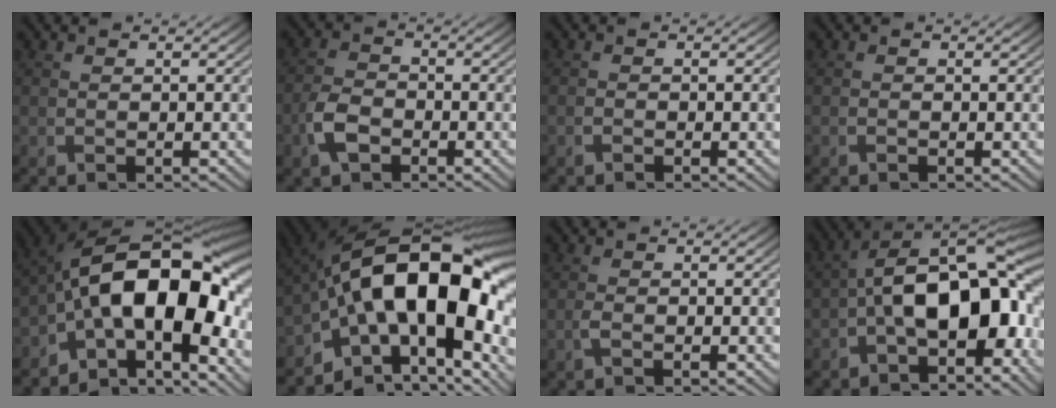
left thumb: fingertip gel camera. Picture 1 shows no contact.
{"total": 4.4, "force": [-2.2, 2.7, 2.7], "torque": [-0.065, -0.001, -0.053]}
{"total": 0.6, "force": [-0.5, 0.3, 0.2], "torque": [-0.002, -0.001, -0.009]}
{"total": 0.0}
{"total": 16.8, "force": [-3.9, 8.9, 13.7], "torque": [-0.197, 0.005, -0.077]}
{"total": 19.6, "force": [-2.2, 10.8, 16.2], "torque": [-0.262, 0.015, -0.039]}
{"total": 1.0, "force": [-0.4, 0.3, 0.9], "torque": [-0.022, 0.002, -0.011]}
{"total": 13.9, "force": [-2.7, 6.8, 11.8], "torque": [-0.190, 0.014, -0.062]}